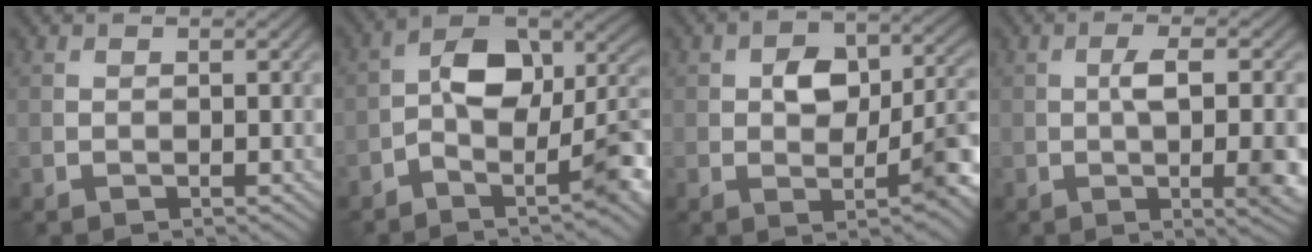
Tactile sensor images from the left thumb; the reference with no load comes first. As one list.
[{"total": 11.3, "force": [-2.6, 5.4, 9.6], "torque": [-0.147, 0.006, -0.057]}, {"total": 8.8, "force": [-0.7, 4.9, 7.3], "torque": [-0.100, 0.006, -0.016]}, {"total": 7.0, "force": [-0.4, 1.9, 6.7], "torque": [-0.110, -0.002, -0.004]}]